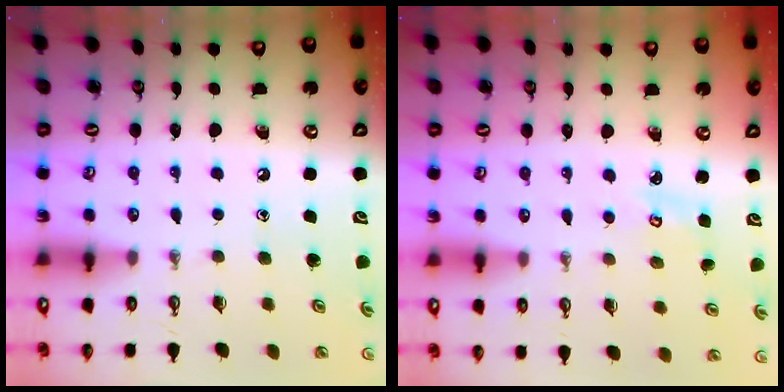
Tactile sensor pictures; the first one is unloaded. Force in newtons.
{"total": 2.3, "press": 2.3, "slide": 0.2}